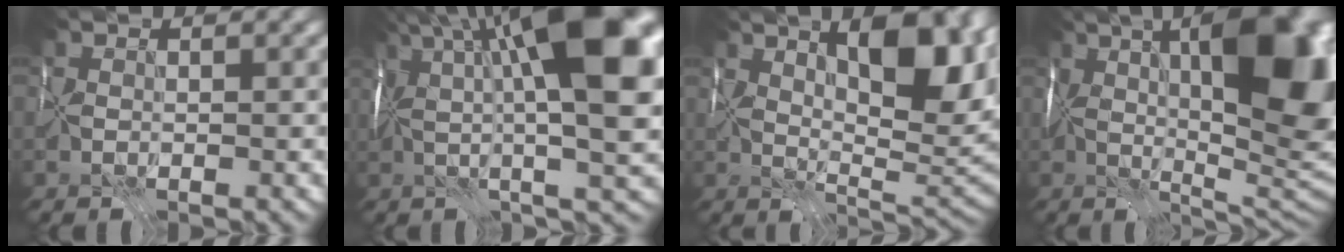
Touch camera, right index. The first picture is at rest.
{"total": 17.4, "force": [4.7, 5.4, 15.9], "torque": [-0.246, 0.031, 0.073]}
{"total": 12.4, "force": [4.7, 4.8, 10.4], "torque": [-0.148, 0.008, 0.069]}
{"total": 18.5, "force": [4.5, 7.7, 16.2], "torque": [-0.207, 0.027, 0.067]}